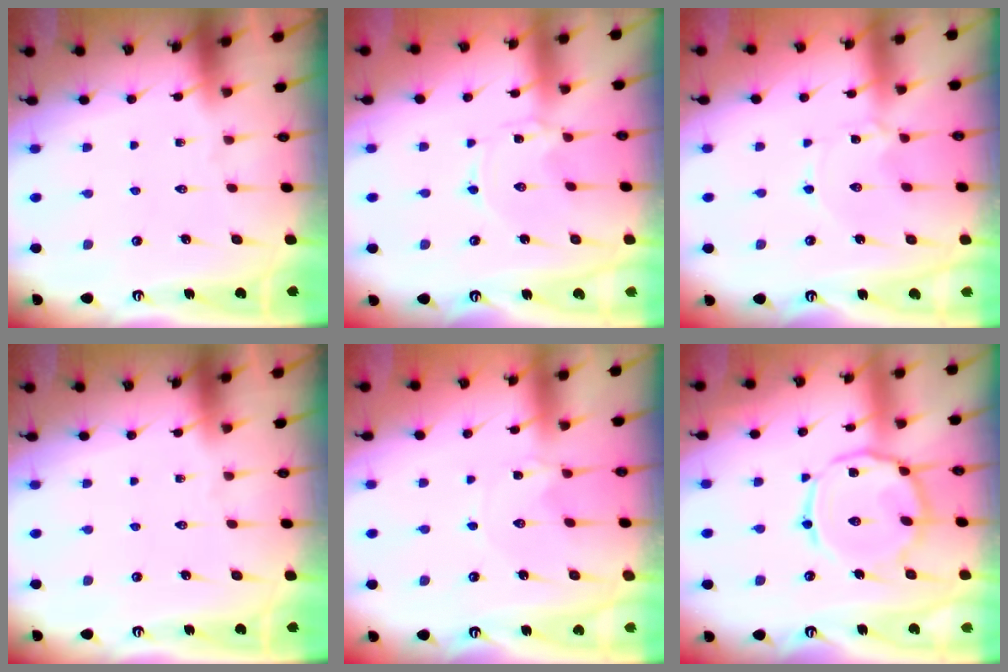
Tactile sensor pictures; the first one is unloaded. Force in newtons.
{"total": 0.0}
{"total": 0.0}
{"total": 0.0}
{"total": 0.0}
{"total": 13.2, "press": 13.1, "slide": 1.0}